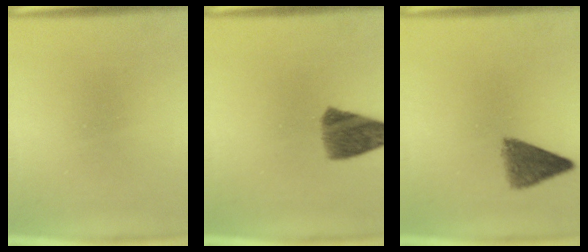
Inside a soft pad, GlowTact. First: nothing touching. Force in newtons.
{"total": 8.2}
{"total": 5.0}